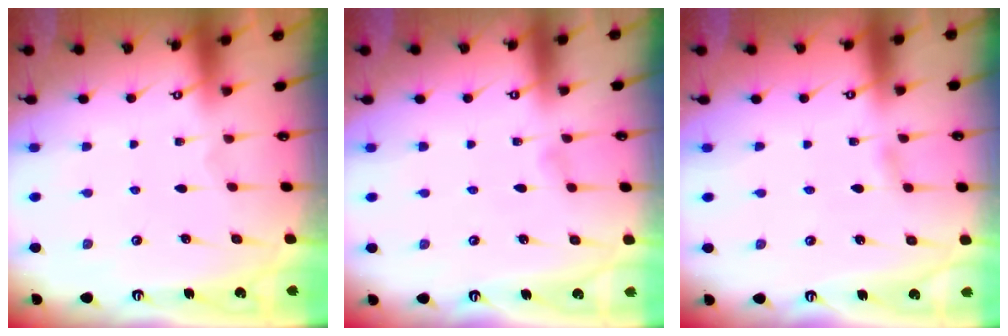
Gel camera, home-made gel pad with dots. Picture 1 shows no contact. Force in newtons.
{"total": 2.8, "press": 2.8, "slide": 0.3}
{"total": 2.6, "press": 2.6, "slide": 0.3}